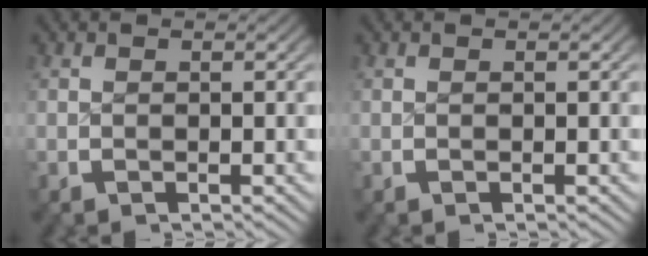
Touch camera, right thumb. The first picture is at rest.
{"total": 0.0}